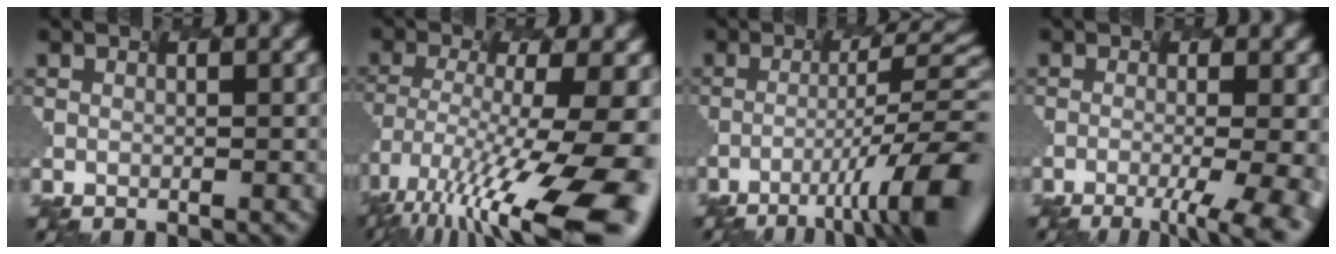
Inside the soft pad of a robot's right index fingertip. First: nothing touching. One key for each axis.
{"total": 14.7, "fx": -9.2, "fy": 2.7, "fz": 11.1, "tx": -0.233, "ty": -0.022, "tz": -0.116}
{"total": 9.8, "fx": -5.6, "fy": 0.6, "fz": 8.1, "tx": -0.140, "ty": -0.003, "tz": -0.059}
{"total": 7.5, "fx": -3.1, "fy": 2.1, "fz": 6.5, "tx": -0.073, "ty": -0.011, "tz": -0.013}